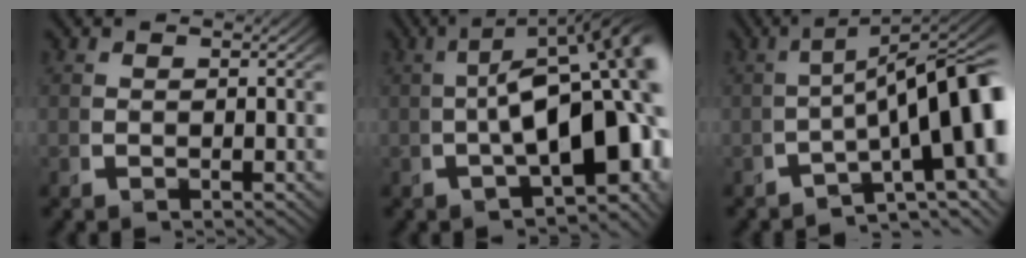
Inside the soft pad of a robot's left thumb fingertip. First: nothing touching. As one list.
[{"total": 14.6, "force": [-0.9, 7.2, 12.6], "torque": [-0.160, -0.012, -0.010]}, {"total": 14.5, "force": [-2.3, 7.4, 12.3], "torque": [-0.176, -0.042, -0.018]}]